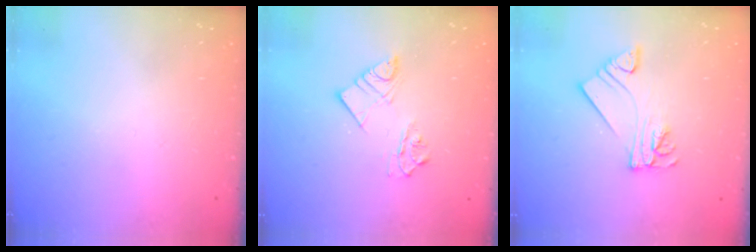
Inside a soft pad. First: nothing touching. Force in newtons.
{"total": 7.1, "press": 7.1, "slide": 0.2}
{"total": 7.9, "press": 7.9, "slide": 0.8}